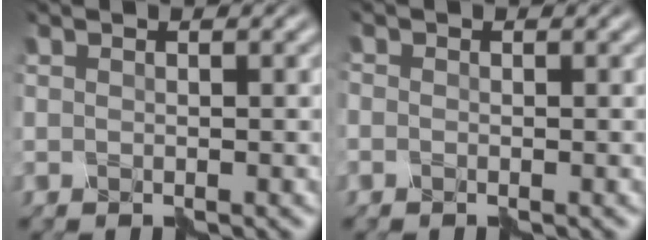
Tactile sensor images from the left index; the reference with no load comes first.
{"total": 0.8, "force": [-0.4, 0.6, 0.3], "torque": [-0.008, 0.002, -0.004]}